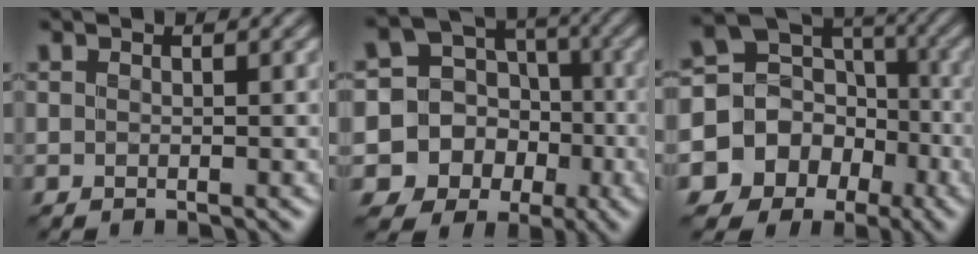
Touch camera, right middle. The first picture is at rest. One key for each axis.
{"total": 12.6, "fx": -5.0, "fy": 11.2, "fz": 2.9, "tx": -0.070, "ty": -0.026, "tz": -0.088}
{"total": 13.3, "fx": -5.2, "fy": 11.7, "fz": 3.4, "tx": -0.083, "ty": -0.019, "tz": -0.090}